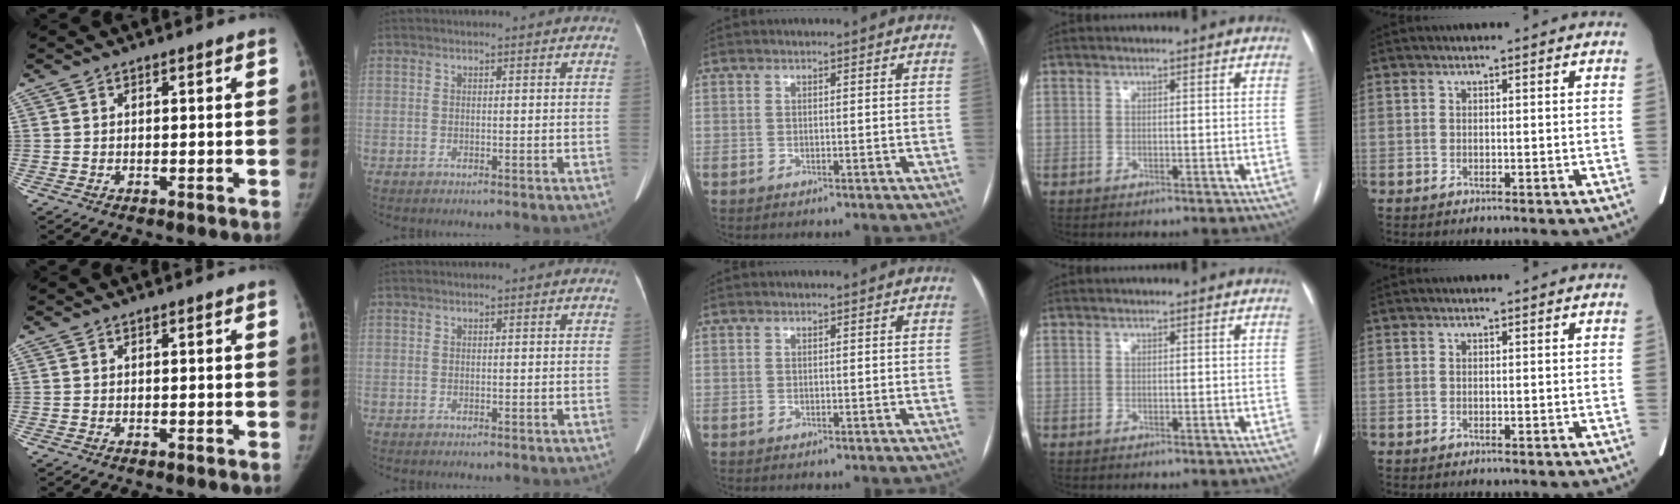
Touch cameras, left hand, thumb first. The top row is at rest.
{}